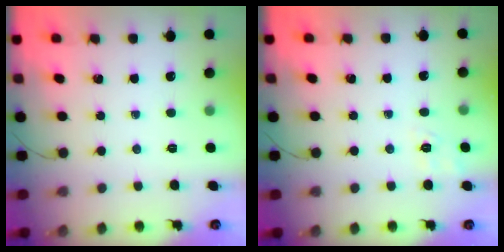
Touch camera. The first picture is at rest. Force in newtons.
{"total": 3.6, "press": 3.1, "slide": 1.8}